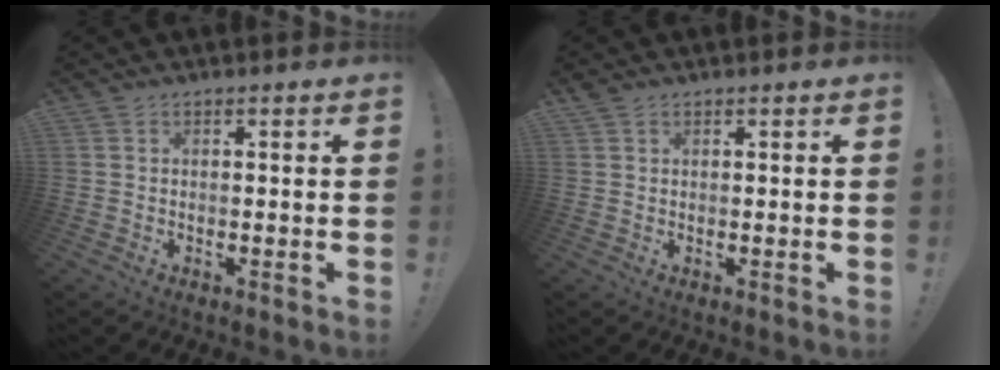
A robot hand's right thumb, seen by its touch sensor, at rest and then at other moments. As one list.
[{"total": 1.1, "force": [0.9, 0.4, 0.4], "torque": [0.000, -0.003, 0.016]}]